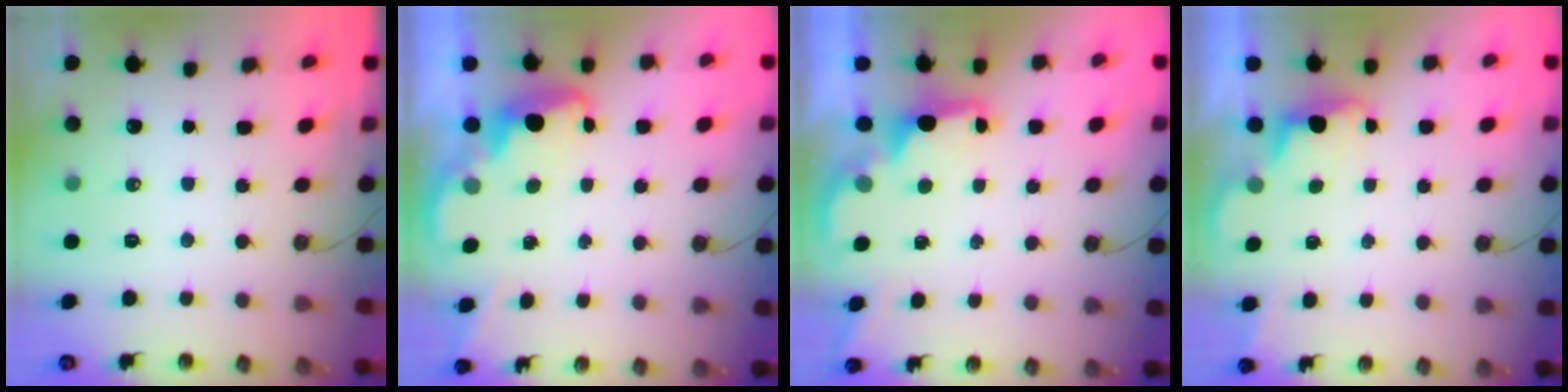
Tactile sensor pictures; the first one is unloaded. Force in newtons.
{"total": 2.7, "press": 2.6, "slide": 0.8}
{"total": 2.1, "press": 1.9, "slide": 0.8}
{"total": 1.0, "press": 0.7, "slide": 0.8}